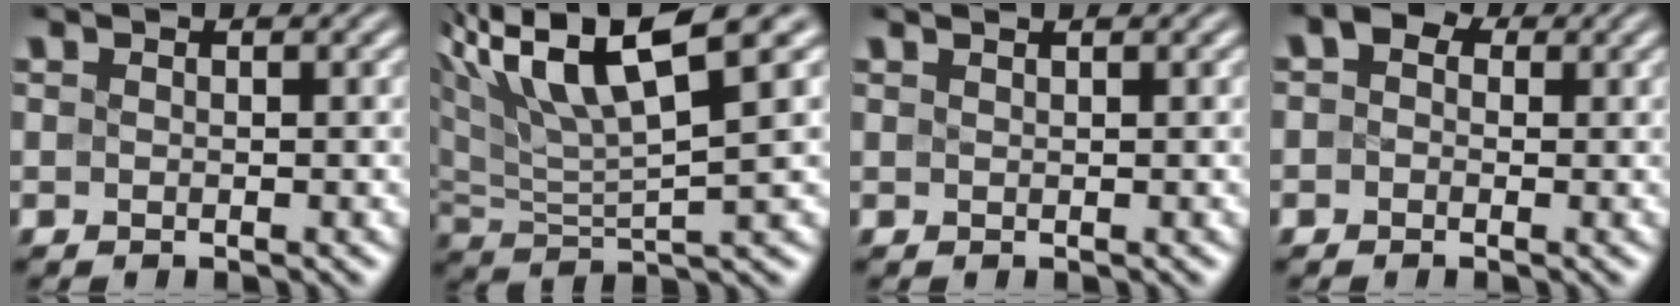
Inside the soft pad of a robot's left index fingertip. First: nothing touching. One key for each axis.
{"total": 9.1, "fx": 5.1, "fy": 1.8, "fz": 7.3, "tx": -0.137, "ty": 0.017, "tz": 0.094}
{"total": 0.8, "fx": 0.6, "fy": 0.1, "fz": 0.5, "tx": -0.007, "ty": -0.001, "tz": 0.003}
{"total": 2.4, "fx": 0.7, "fy": 1.8, "fz": 1.4, "tx": -0.020, "ty": 0.011, "tz": -0.011}